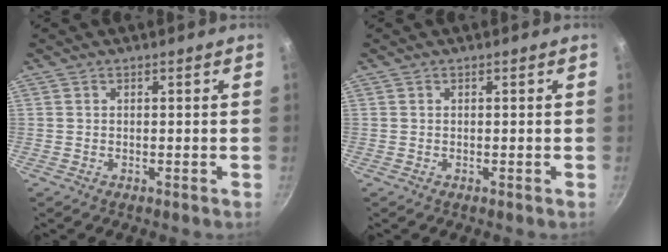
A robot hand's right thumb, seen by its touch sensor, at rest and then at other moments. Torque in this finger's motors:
{"motor_torque": [-0.03, 0.03, -0.05, 0.05, 0.00]}